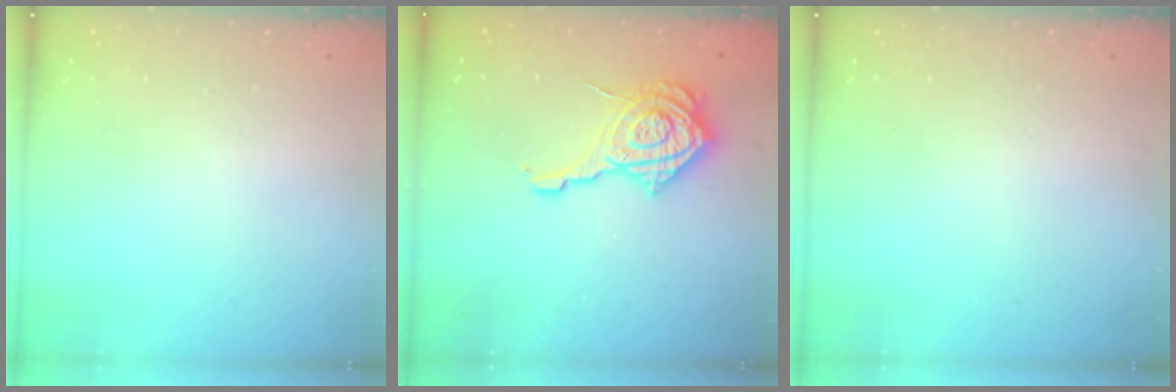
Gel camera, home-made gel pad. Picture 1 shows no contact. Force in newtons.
{"total": 13.9, "press": 13.8, "slide": 1.7}
{"total": 0.0}